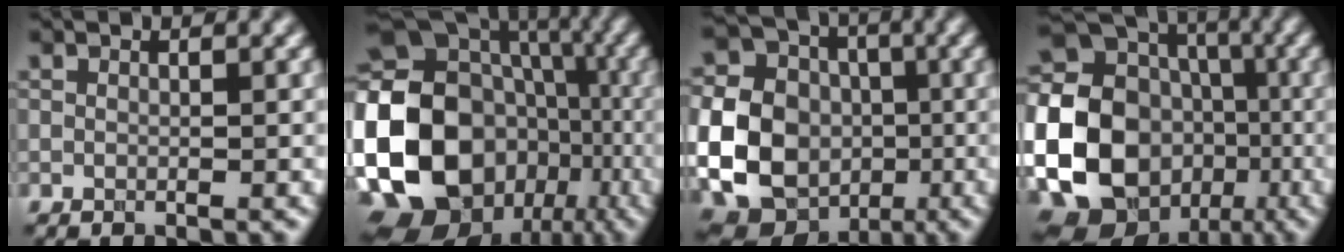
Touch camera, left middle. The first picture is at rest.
{"total": 23.5, "force": [-4.6, 20.0, 11.6], "torque": [-0.235, -0.023, -0.100]}
{"total": 18.5, "force": [-3.0, 16.7, 7.3], "torque": [-0.169, -0.019, -0.078]}
{"total": 24.5, "force": [-4.8, 21.9, 9.9], "torque": [-0.235, -0.022, -0.122]}